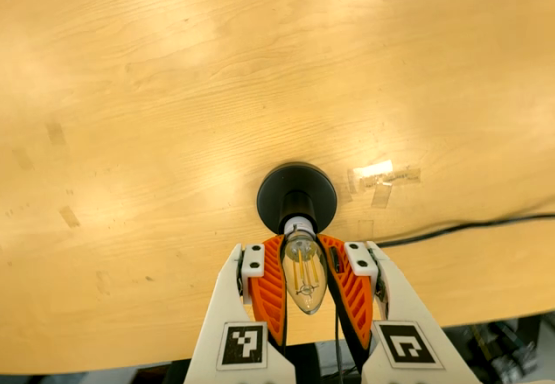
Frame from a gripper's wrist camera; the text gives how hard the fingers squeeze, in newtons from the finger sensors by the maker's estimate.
{"total": 21.9, "left": 23.4, "right": 20.4}